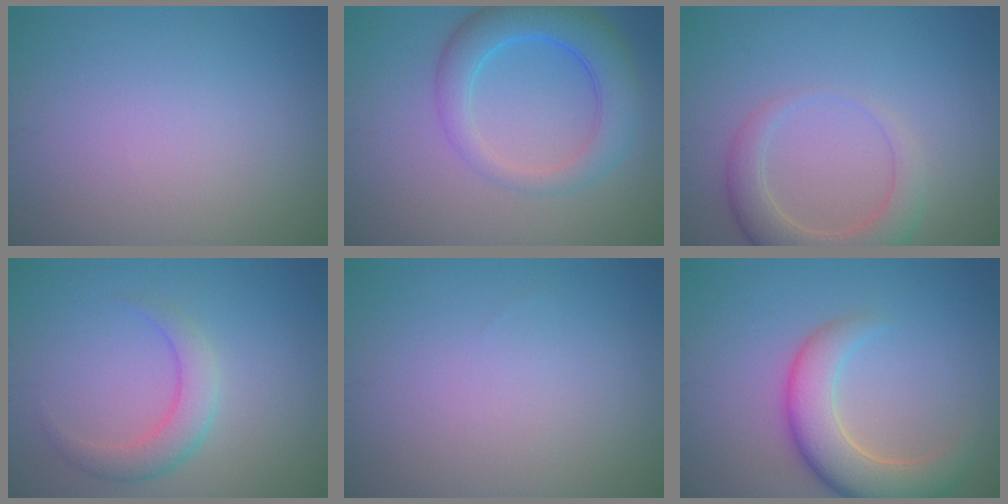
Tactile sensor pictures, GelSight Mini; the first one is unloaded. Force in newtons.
{"total": 5.4, "press": 5.4, "slide": 0.2}
{"total": 4.1, "press": 4.0, "slide": 0.5}
{"total": 2.8, "press": 2.8, "slide": 0.1}
{"total": 0.0}
{"total": 5.9, "press": 5.9, "slide": 0.6}